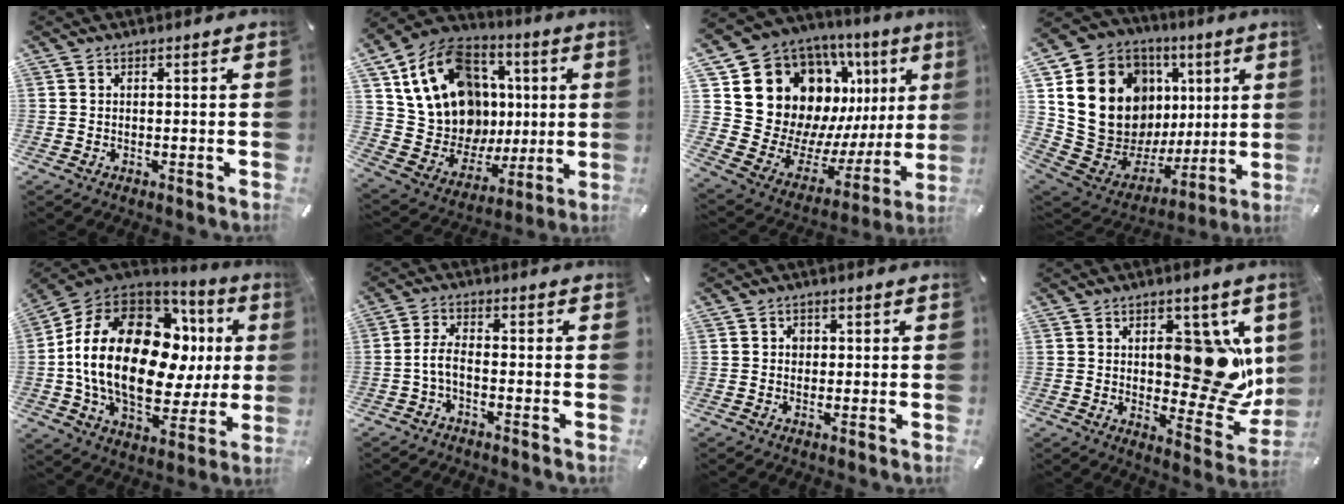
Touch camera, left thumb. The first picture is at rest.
{"total": 21.0, "force": [4.8, 17.4, 10.8], "torque": [-0.196, -0.028, 0.110]}
{"total": 17.8, "force": [8.9, 14.0, 6.5], "torque": [-0.066, -0.101, 0.190]}
{"total": 19.8, "force": [5.9, 15.7, 10.5], "torque": [-0.190, -0.059, 0.138]}
{"total": 24.7, "force": [2.3, 15.2, 19.3], "torque": [-0.387, -0.015, 0.045]}
{"total": 4.4, "force": [-1.8, 1.7, 3.6], "torque": [-0.084, 0.005, -0.040]}
{"total": 2.0, "force": [0.1, 1.9, 0.7], "torque": [0.000, 0.001, -0.006]}
{"total": 16.9, "force": [3.8, 10.0, 13.1], "torque": [-0.135, -0.033, 0.069]}